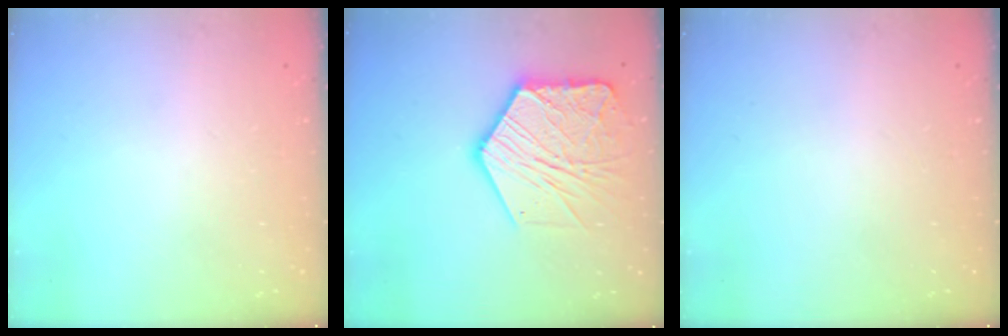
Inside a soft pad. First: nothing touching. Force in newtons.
{"total": 17.1, "press": 17.0, "slide": 1.7}
{"total": 0.0}